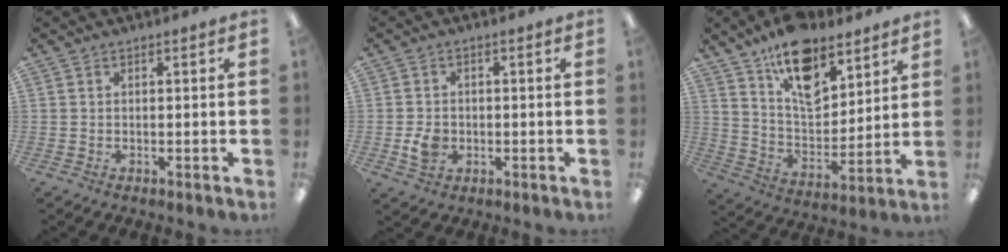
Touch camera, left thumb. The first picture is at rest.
{"total": 4.4, "force": [-0.9, 3.6, 2.4], "torque": [-0.028, -0.002, -0.016]}
{"total": 15.7, "force": [11.1, 7.6, 8.0], "torque": [-0.133, -0.063, 0.199]}